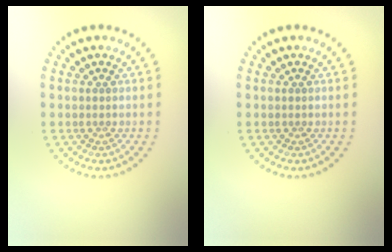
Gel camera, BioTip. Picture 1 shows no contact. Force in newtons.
{"total": 0.0}